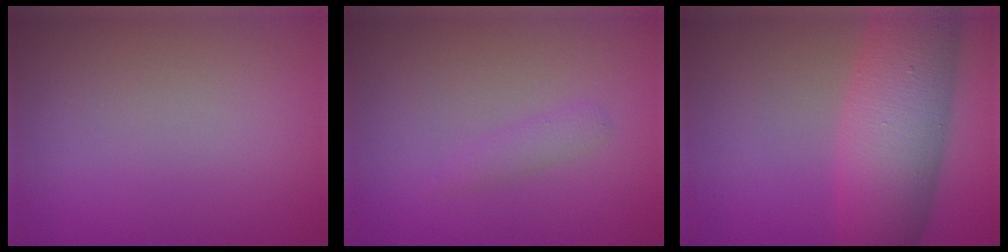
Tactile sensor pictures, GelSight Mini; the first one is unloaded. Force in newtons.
{"total": 1.1, "press": 1.1, "slide": 0.1}
{"total": 9.0, "press": 9.0, "slide": 0.2}